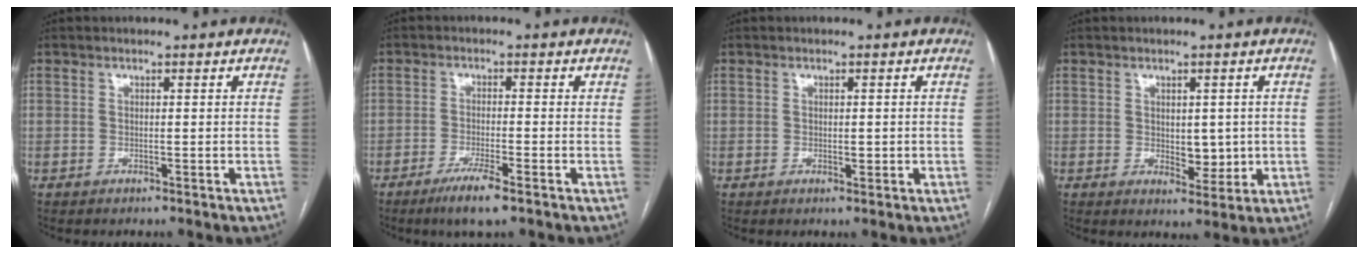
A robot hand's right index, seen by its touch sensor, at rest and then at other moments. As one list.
[{"total": 5.1, "force": [-3.1, 0.1, 4.1], "torque": [-0.076, -0.012, -0.058]}, {"total": 1.2, "force": [-0.1, 0.6, 1.1], "torque": [-0.016, 0.000, 0.003]}, {"total": 4.6, "force": [0.1, 2.6, 3.8], "torque": [-0.046, -0.003, 0.013]}]